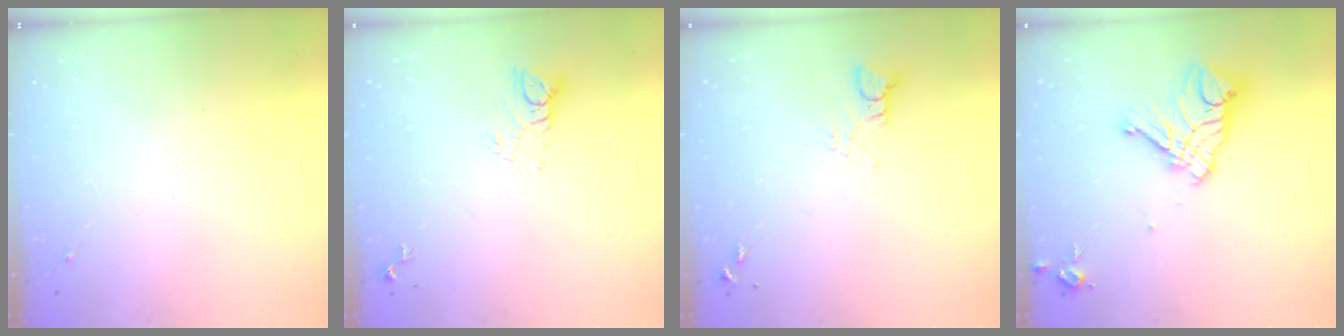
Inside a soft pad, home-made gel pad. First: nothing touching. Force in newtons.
{"total": 4.4, "press": 4.4, "slide": 0.4}
{"total": 3.4, "press": 3.4, "slide": 0.3}
{"total": 14.6, "press": 14.6, "slide": 1.5}